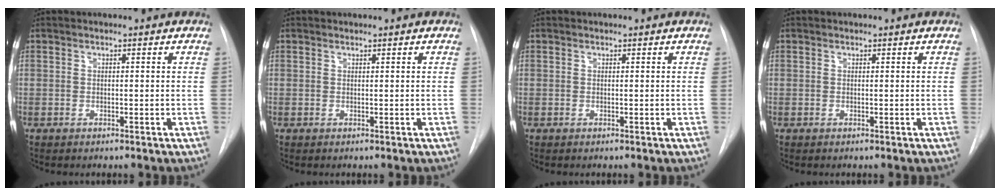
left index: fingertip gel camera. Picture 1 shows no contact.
{"total": 0.0}
{"total": 0.0}
{"total": 0.0}